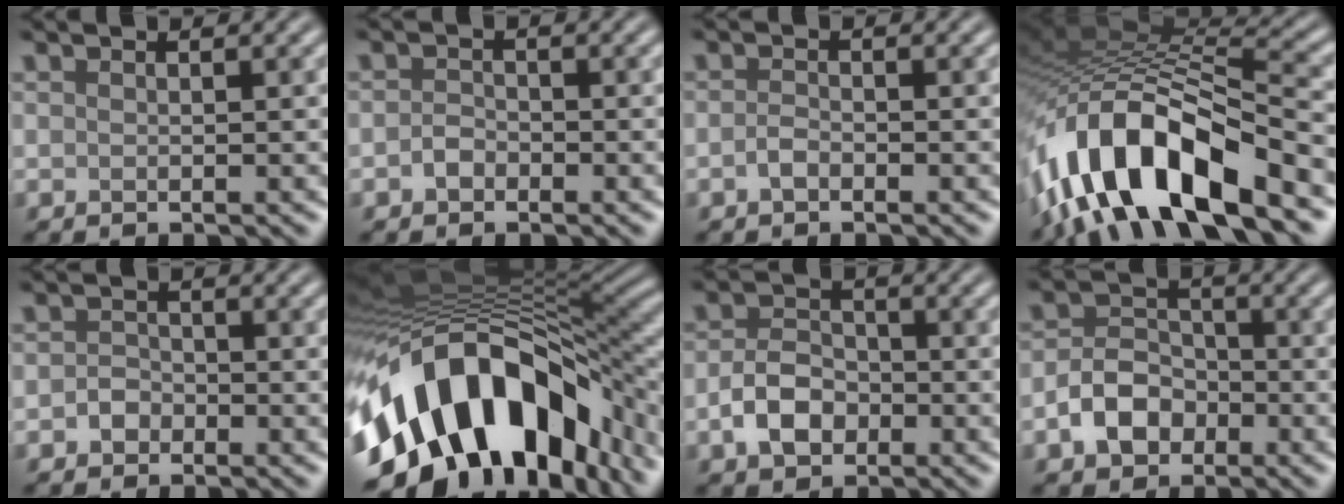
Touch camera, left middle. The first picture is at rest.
{"total": 1.2, "force": [-0.6, 0.9, 0.5], "torque": [-0.011, 0.002, -0.015]}
{"total": 1.0, "force": [-0.6, 0.5, 0.7], "torque": [-0.016, 0.001, -0.014]}
{"total": 14.3, "force": [-7.5, 5.6, 10.8], "torque": [-0.193, 0.017, -0.138]}
{"total": 1.4, "force": [-0.6, 1.2, 0.5], "torque": [-0.005, 0.002, -0.015]}
{"total": 16.5, "force": [-6.4, 9.7, 11.7], "torque": [-0.204, -0.003, -0.098]}
{"total": 3.7, "force": [-1.4, 2.6, 2.2], "torque": [-0.041, 0.003, -0.031]}
{"total": 4.1, "force": [-1.8, 3.0, 2.2], "torque": [-0.039, 0.003, -0.037]}